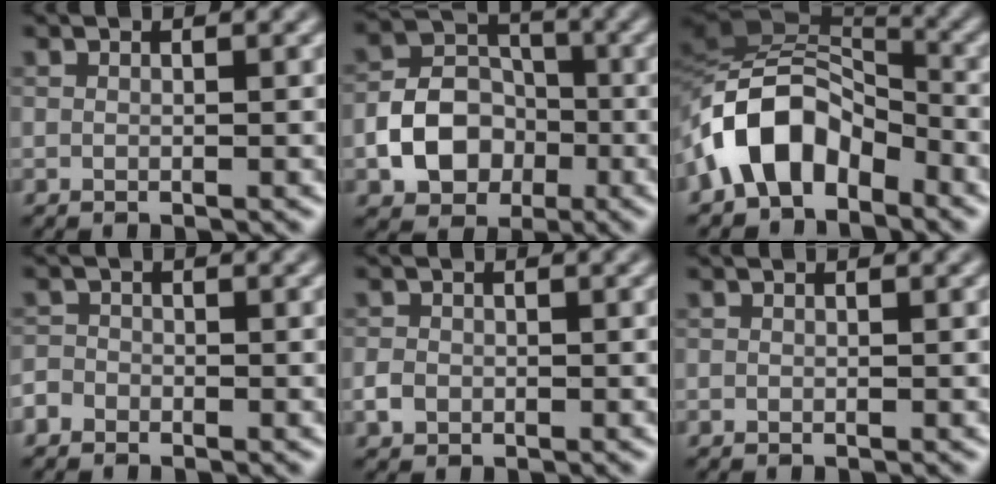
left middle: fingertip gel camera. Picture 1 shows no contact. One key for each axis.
{"total": 6.1, "fx": -2.0, "fy": 4.7, "fz": 3.3, "tx": -0.055, "ty": 0.000, "tz": -0.038}
{"total": 8.5, "fx": -4.2, "fy": 5.1, "fz": 5.4, "tx": -0.091, "ty": 0.014, "tz": -0.088}
{"total": 1.6, "fx": -1.1, "fy": 1.1, "fz": 0.3, "tx": 0.001, "ty": 0.006, "tz": -0.023}
{"total": 1.5, "fx": -0.5, "fy": 1.2, "fz": 0.6, "tx": -0.008, "ty": 0.000, "tz": -0.015}
{"total": 0.0}